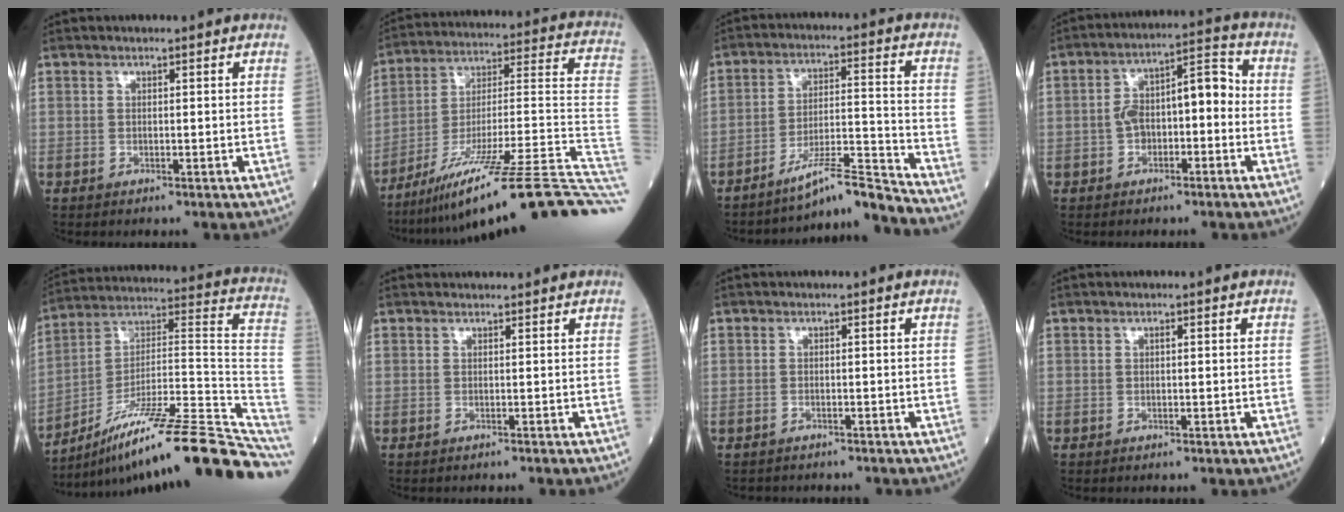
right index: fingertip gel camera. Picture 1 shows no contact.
{"total": 30.4, "force": [-21.4, -0.1, 21.6], "torque": [-0.218, -0.014, -0.333]}
{"total": 10.2, "force": [-9.5, -2.2, 2.9], "torque": [-0.038, 0.021, -0.163]}
{"total": 8.4, "force": [-1.0, 3.8, 7.4], "torque": [-0.129, 0.050, -0.018]}
{"total": 26.7, "force": [-19.8, 2.1, 17.8], "torque": [-0.179, 0.033, -0.315]}
{"total": 1.8, "force": [1.5, 0.4, 1.0], "torque": [-0.031, 0.021, 0.012]}
{"total": 3.0, "force": [-2.7, 1.2, 0.4], "torque": [-0.008, -0.001, -0.038]}
{"total": 0.0}